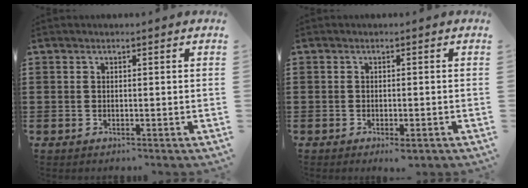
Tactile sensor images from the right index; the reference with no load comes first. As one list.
[{"total": 1.2, "force": [-0.8, 0.3, 0.8], "torque": [-0.016, -0.004, -0.015]}]